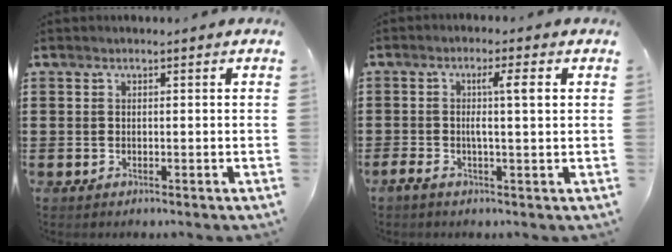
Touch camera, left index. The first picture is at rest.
{"total": 4.5, "force": [0.6, 0.1, 4.5], "torque": [-0.078, -0.003, 0.004]}